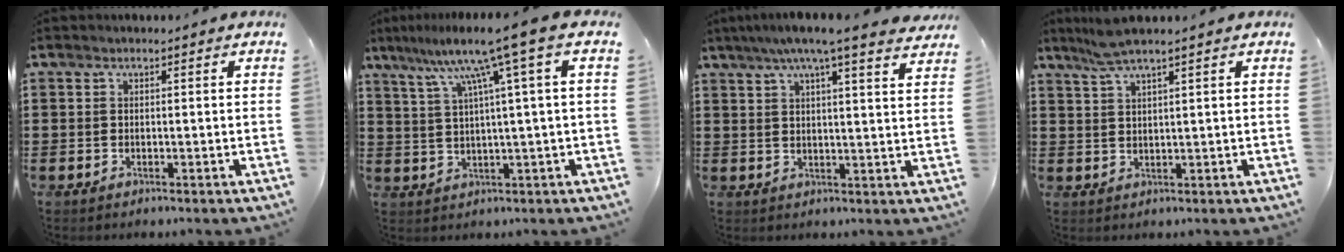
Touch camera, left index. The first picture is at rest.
{"total": 9.2, "force": [4.6, -1.3, 7.9], "torque": [-0.164, -0.014, 0.068]}
{"total": 6.5, "force": [5.2, -0.2, 3.9], "torque": [-0.092, -0.013, 0.088]}
{"total": 3.8, "force": [2.8, -0.1, 2.6], "torque": [-0.057, 0.001, 0.050]}